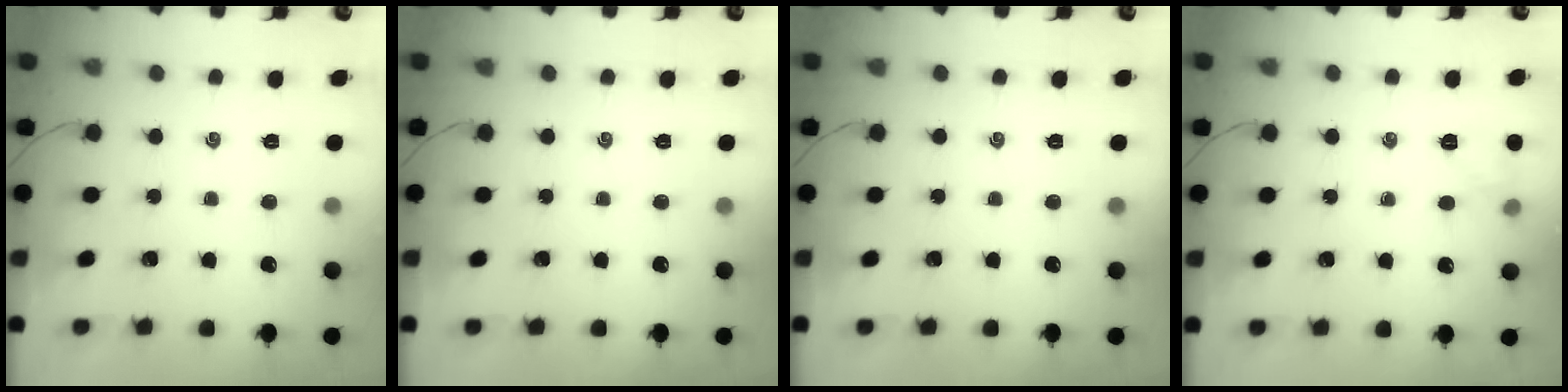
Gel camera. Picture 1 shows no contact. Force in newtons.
{"total": 0.0}
{"total": 0.0}
{"total": 6.2, "press": 6.0, "slide": 1.7}